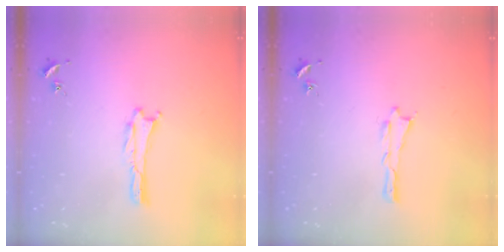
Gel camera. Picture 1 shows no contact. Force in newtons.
{"total": 0.0}